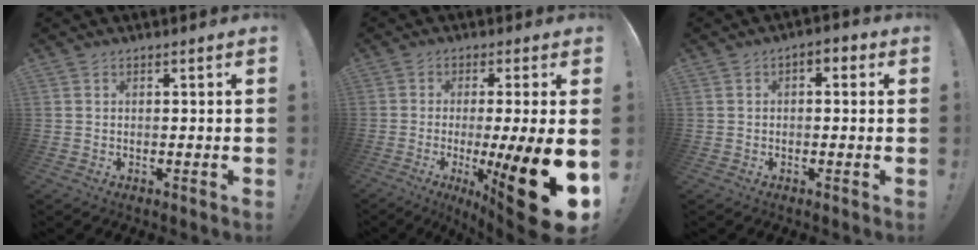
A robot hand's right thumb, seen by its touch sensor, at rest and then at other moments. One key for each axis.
{"total": 22.3, "fx": -5.8, "fy": 3.7, "fz": 21.2, "tx": -0.284, "ty": 0.003, "tz": -0.074}
{"total": 2.7, "fx": -0.5, "fy": 1.8, "fz": 1.9, "tx": -0.020, "ty": 0.006, "tz": -0.013}